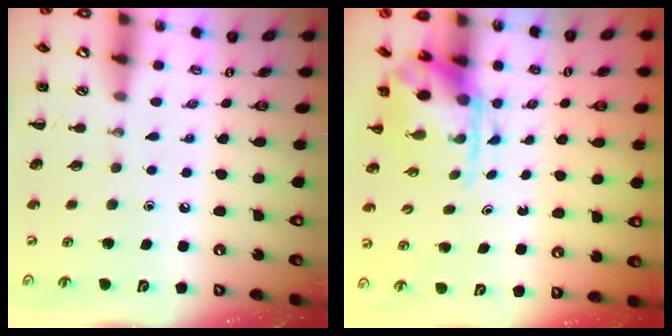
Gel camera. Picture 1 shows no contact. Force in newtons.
{"total": 3.5, "press": 3.4, "slide": 0.9}